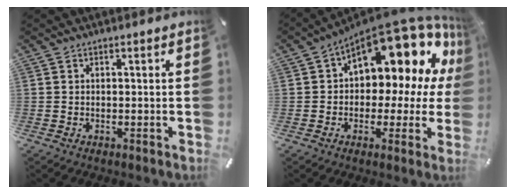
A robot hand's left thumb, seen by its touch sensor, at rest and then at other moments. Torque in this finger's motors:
{"motor_torque": [2.18, 2.83, 1.61, -1.16, 0.22]}